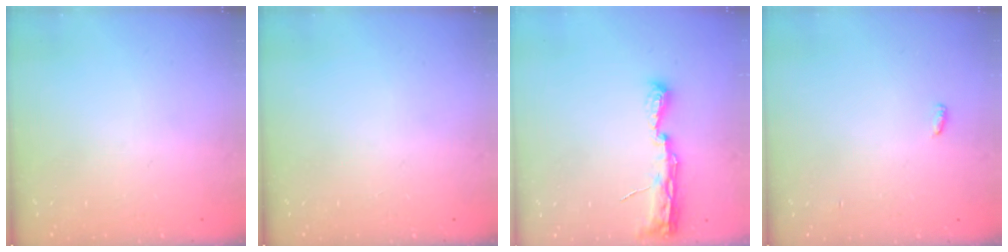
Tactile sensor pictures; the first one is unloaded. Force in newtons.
{"total": 0.0}
{"total": 8.2, "press": 8.2, "slide": 1.0}
{"total": 6.9, "press": 2.6, "slide": 6.4}